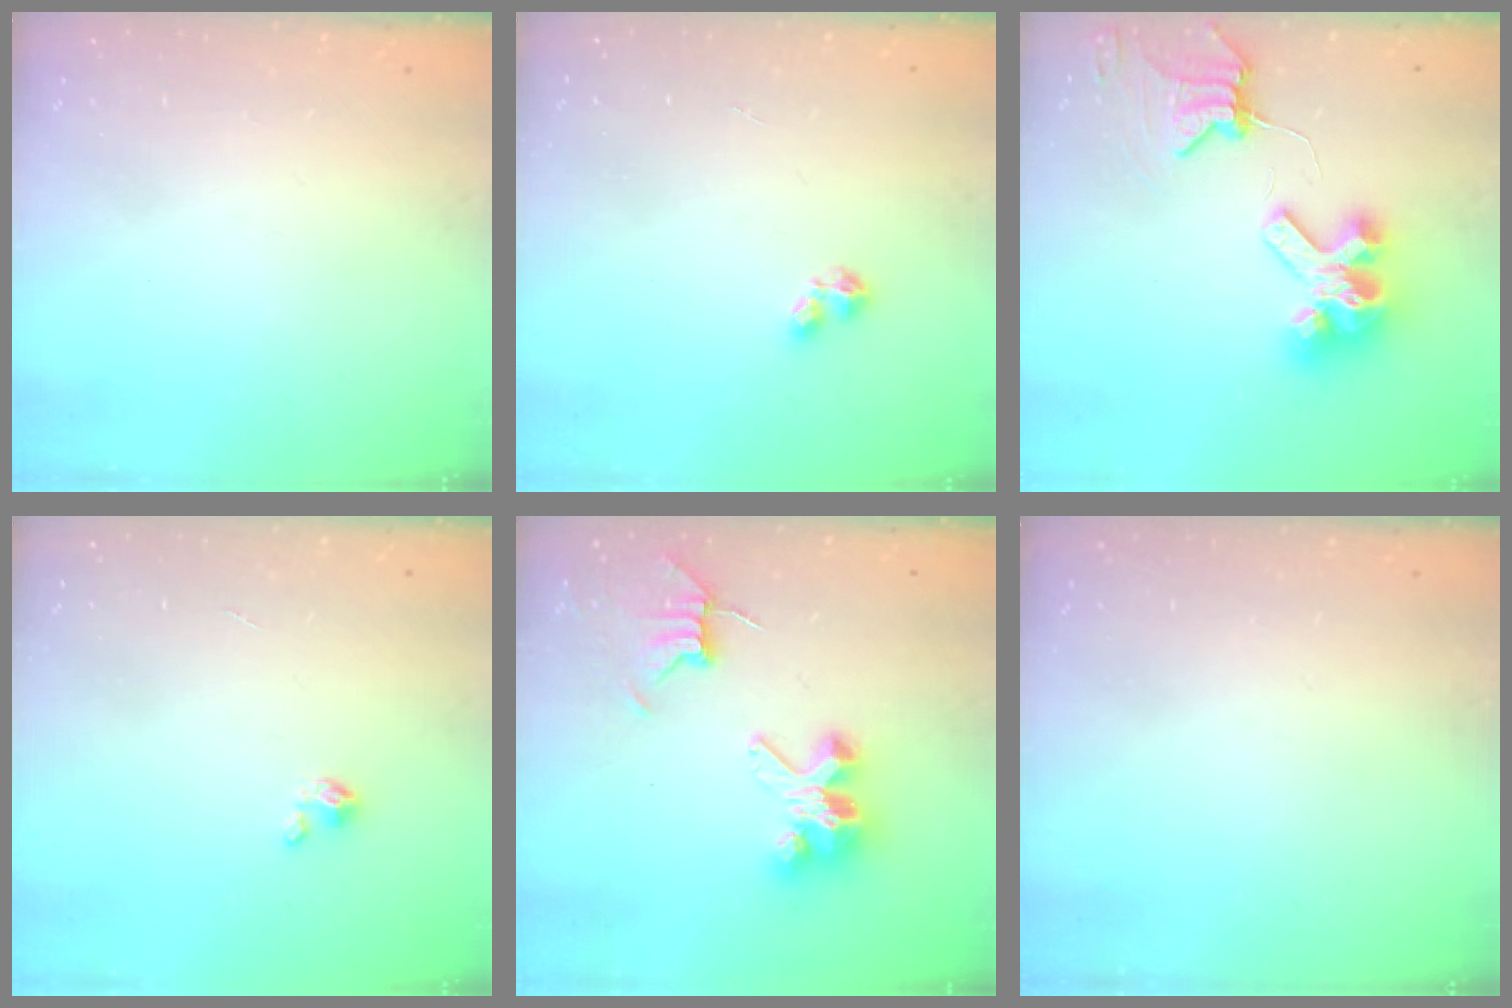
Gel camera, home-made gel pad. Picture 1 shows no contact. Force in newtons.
{"total": 1.9, "press": 1.9, "slide": 0.4}
{"total": 10.6, "press": 10.5, "slide": 1.4}
{"total": 2.0, "press": 1.9, "slide": 0.3}
{"total": 8.7, "press": 8.6, "slide": 0.7}
{"total": 0.0}